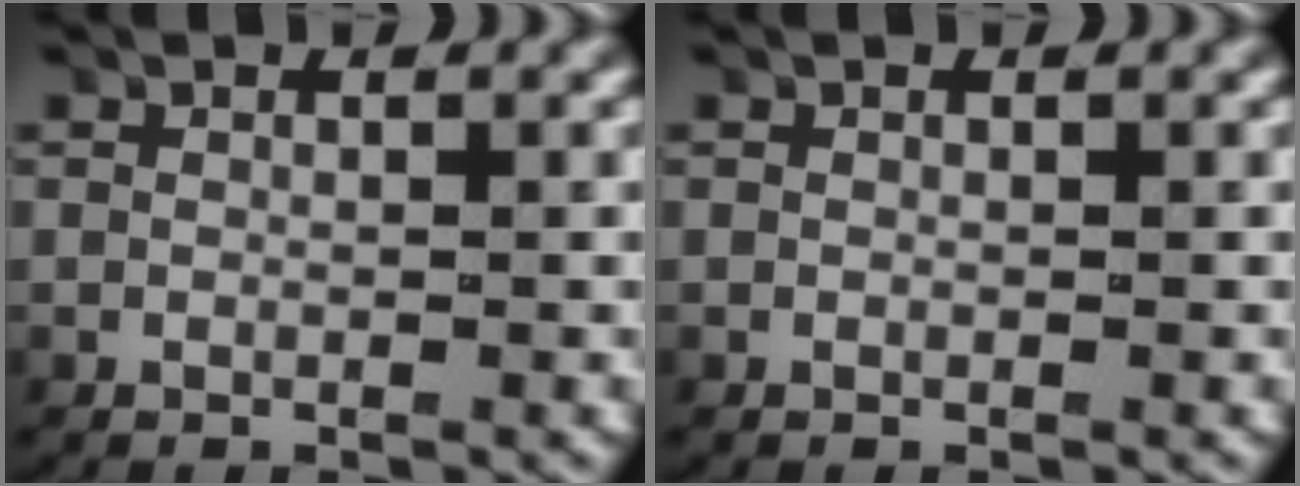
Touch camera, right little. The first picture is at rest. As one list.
[{"total": 0.0}]